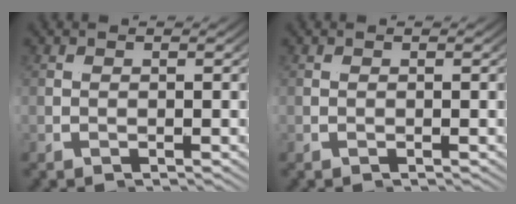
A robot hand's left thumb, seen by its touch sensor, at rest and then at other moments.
{"total": 0.0}